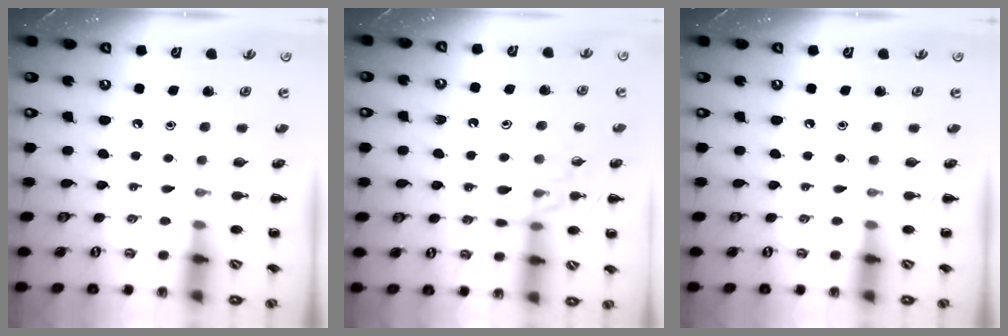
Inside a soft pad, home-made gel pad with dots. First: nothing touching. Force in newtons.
{"total": 11.6, "press": 11.5, "slide": 1.6}
{"total": 0.0}